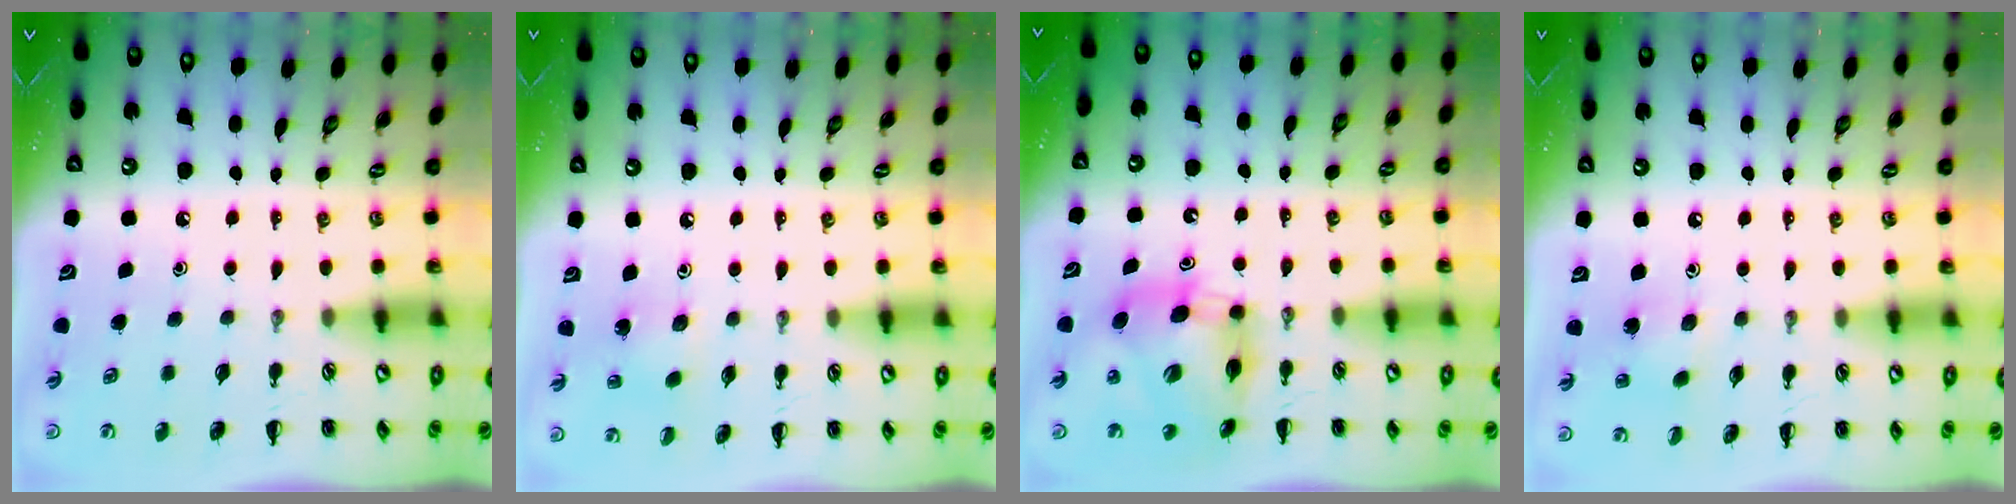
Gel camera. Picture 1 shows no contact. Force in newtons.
{"total": 3.0, "press": 2.8, "slide": 1.0}
{"total": 9.7, "press": 9.6, "slide": 1.7}
{"total": 3.1, "press": 3.0, "slide": 0.7}